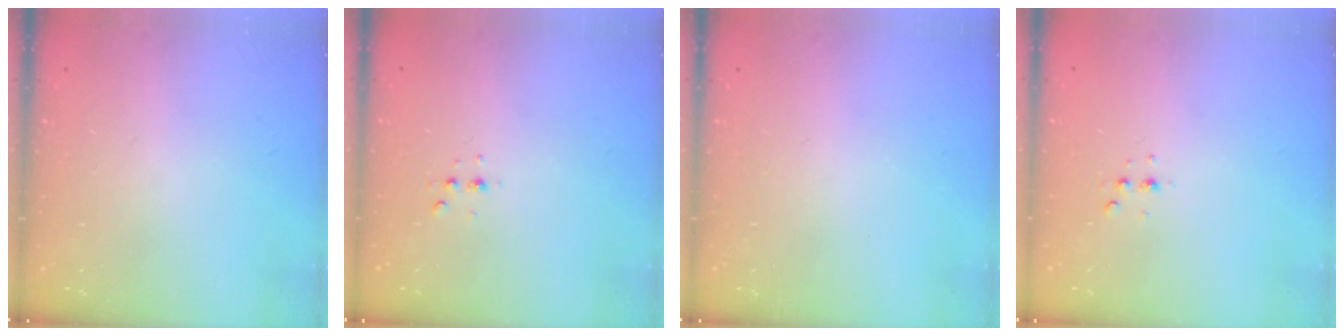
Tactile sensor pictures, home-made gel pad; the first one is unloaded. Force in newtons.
{"total": 2.8, "press": 2.8, "slide": 0.7}
{"total": 0.0}
{"total": 2.8, "press": 2.8, "slide": 0.7}